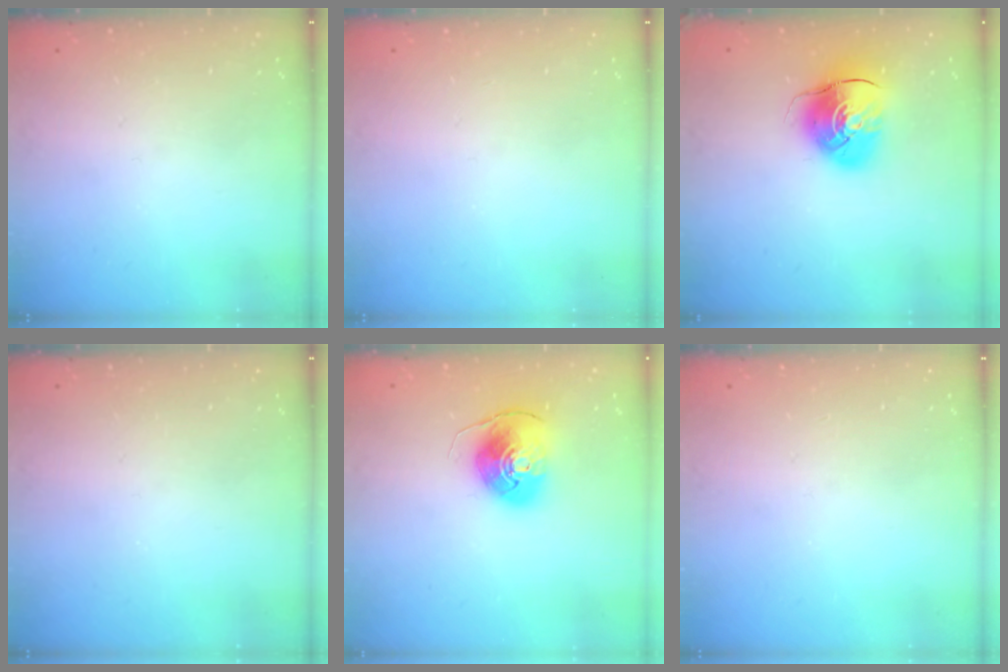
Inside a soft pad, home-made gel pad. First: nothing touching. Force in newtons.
{"total": 0.0}
{"total": 9.7, "press": 9.6, "slide": 1.2}
{"total": 0.0}
{"total": 8.3, "press": 8.3, "slide": 0.5}
{"total": 0.0}